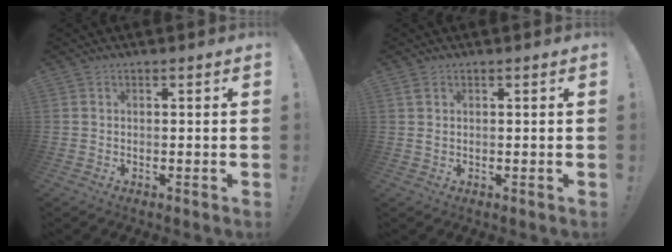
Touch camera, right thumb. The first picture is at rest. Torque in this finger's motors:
{"motor_torque": [0.01, -0.02, 0.13, 0.15, 0.00]}